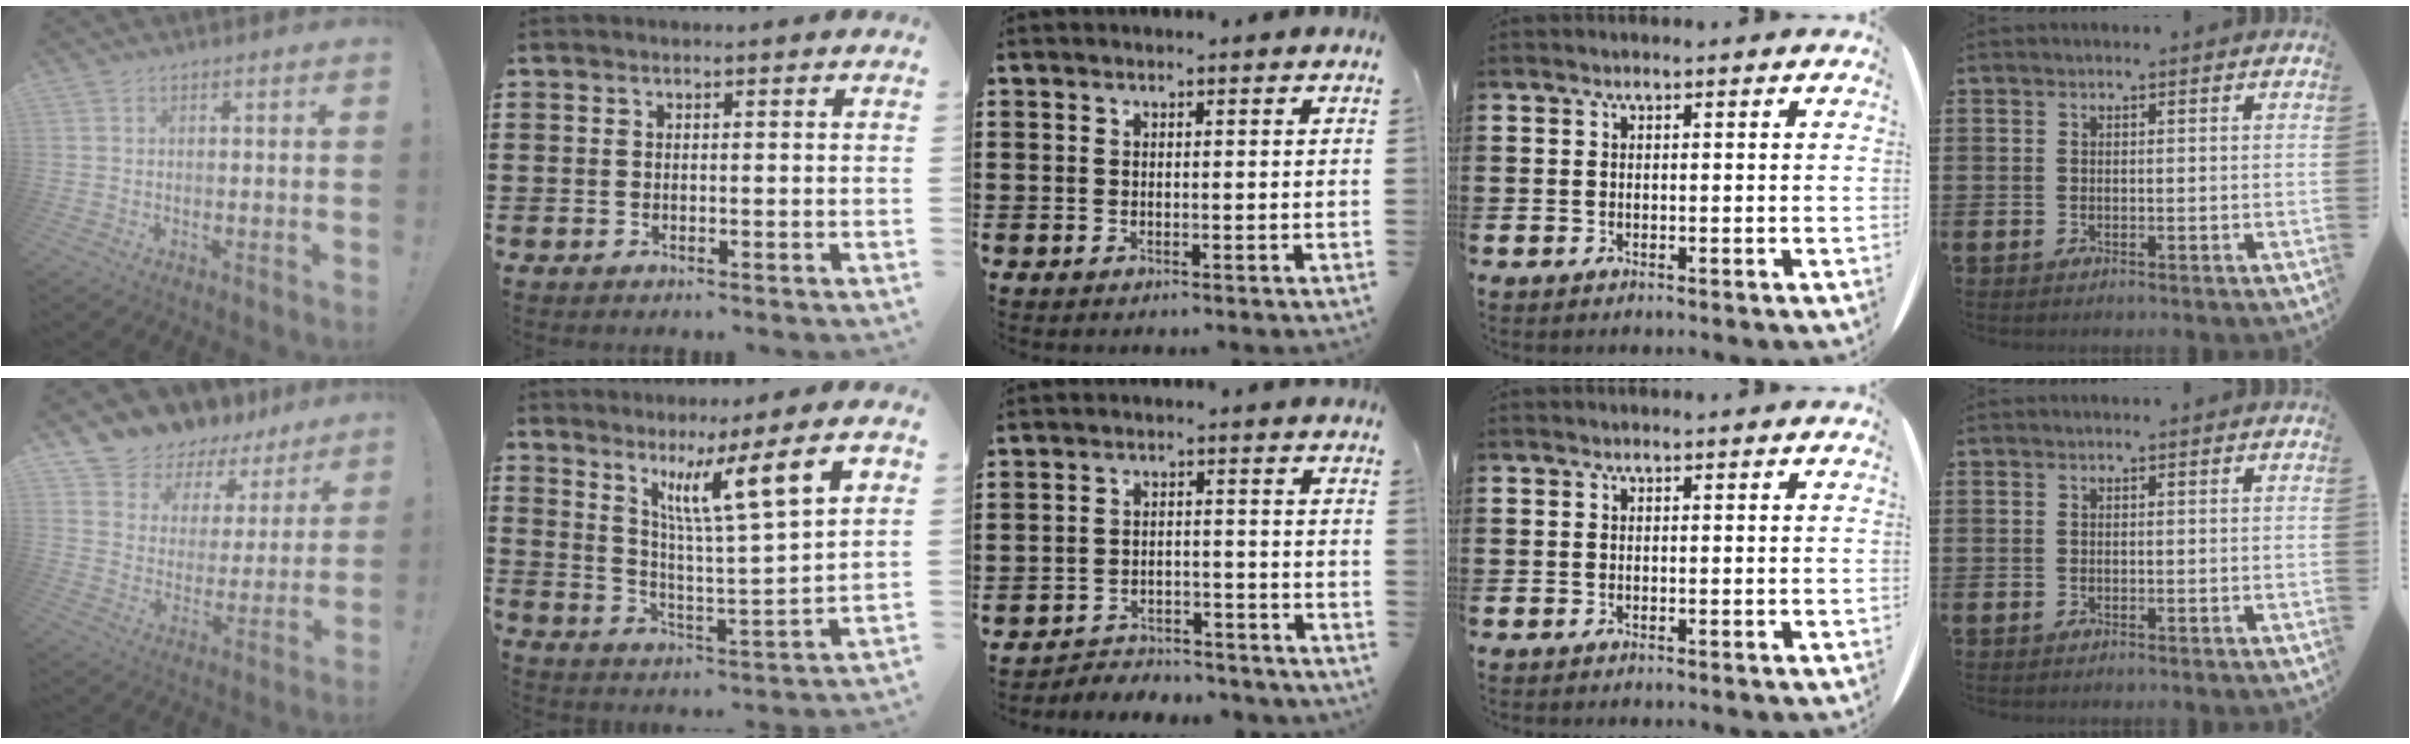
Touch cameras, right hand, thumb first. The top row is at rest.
{"thumb": {"total": 7.9, "force": [6.7, 4.1, 0.5], "torque": [-0.027, -0.068, 0.126]}, "index": {"total": 10.1, "force": [5.4, -0.2, 8.5], "torque": [-0.162, -0.032, 0.080]}, "middle": {"total": 4.0, "force": [-3.9, 0.7, 0.0], "torque": [-0.006, 0.004, -0.084]}}